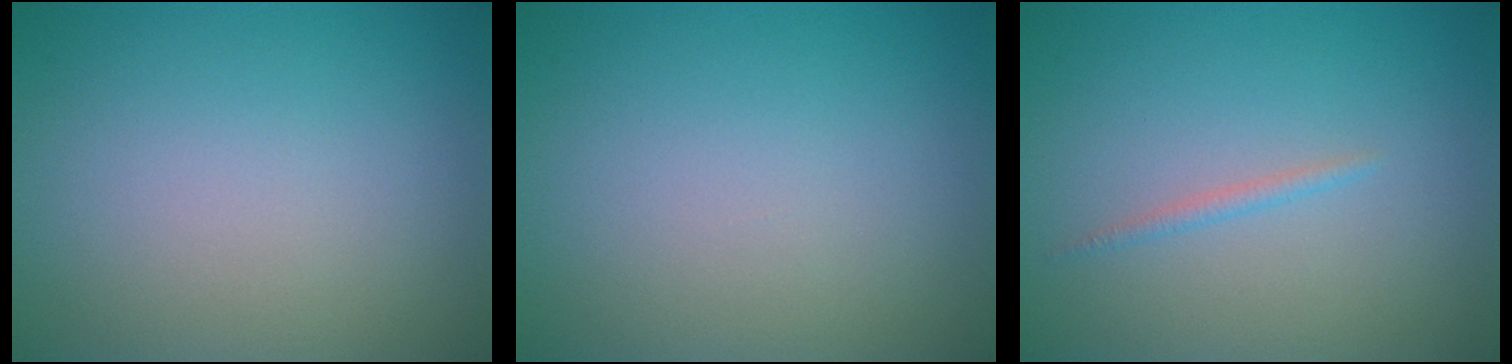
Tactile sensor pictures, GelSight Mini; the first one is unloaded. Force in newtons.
{"total": 0.0}
{"total": 0.8, "press": 0.8, "slide": 0.0}